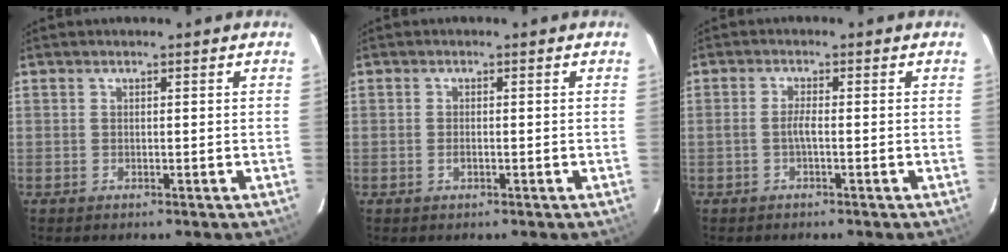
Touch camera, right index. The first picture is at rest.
{"total": 1.4, "force": [-0.4, 0.7, 1.1], "torque": [-0.023, 0.000, -0.008]}
{"total": 1.9, "force": [-0.7, 0.1, 1.8], "torque": [-0.036, 0.003, -0.014]}